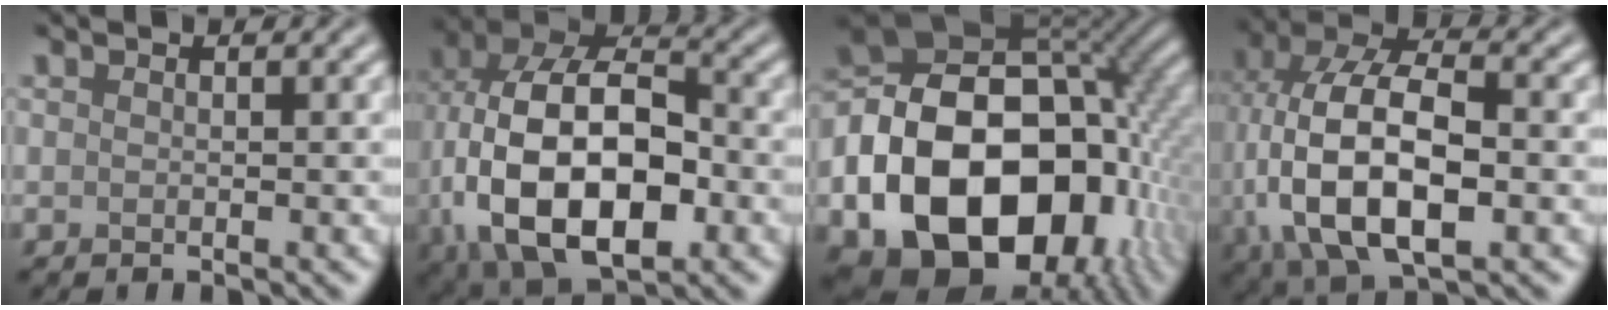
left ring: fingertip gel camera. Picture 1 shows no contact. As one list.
[{"total": 16.1, "force": [-3.0, 9.6, 12.6], "torque": [-0.237, -0.009, -0.055]}, {"total": 21.2, "force": [-6.1, 14.9, 13.8], "torque": [-0.267, -0.016, -0.093]}, {"total": 13.5, "force": [-1.7, 7.2, 11.3], "torque": [-0.226, 0.005, -0.033]}]